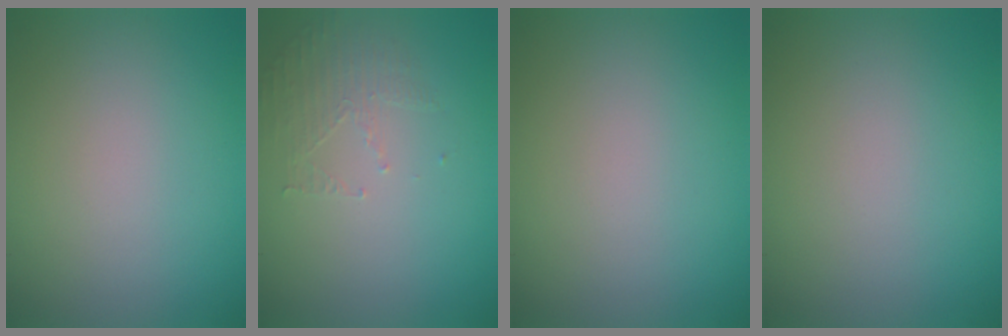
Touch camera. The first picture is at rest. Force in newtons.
{"total": 1.6, "press": 0.7, "slide": 1.4}
{"total": 0.0}
{"total": 0.0}